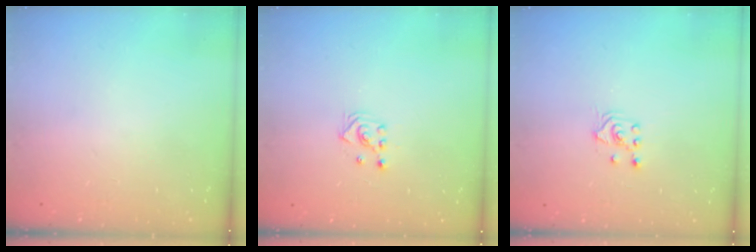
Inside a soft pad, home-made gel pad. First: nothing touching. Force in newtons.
{"total": 2.9, "press": 2.9, "slide": 0.4}
{"total": 2.7, "press": 2.5, "slide": 0.9}